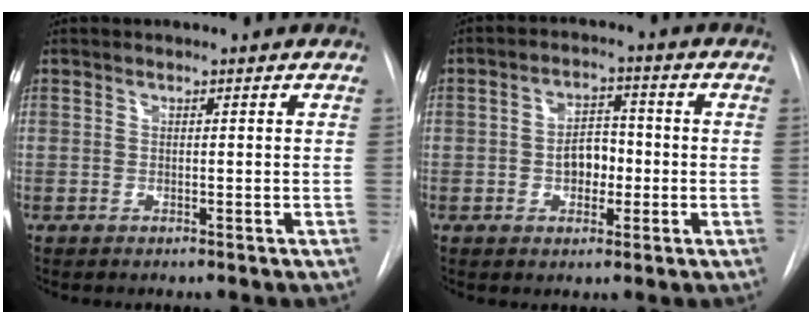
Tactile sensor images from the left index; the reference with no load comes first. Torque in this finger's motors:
{"motor_torque": [0.17, 0.05, 0.10, 0.05]}